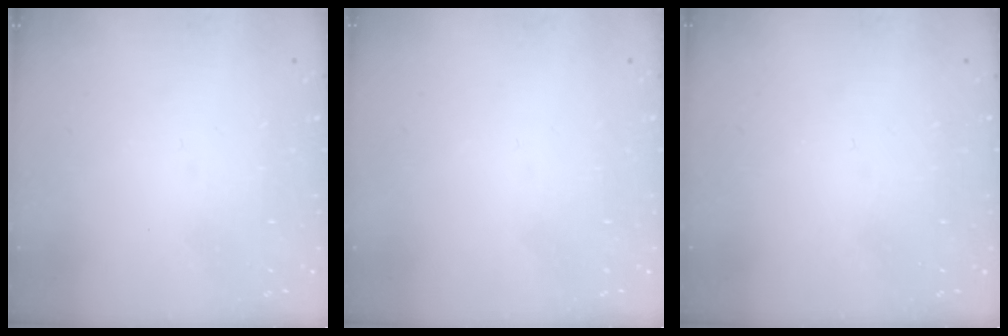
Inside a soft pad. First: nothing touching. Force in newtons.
{"total": 1.8, "press": 1.7, "slide": 0.1}
{"total": 0.0}